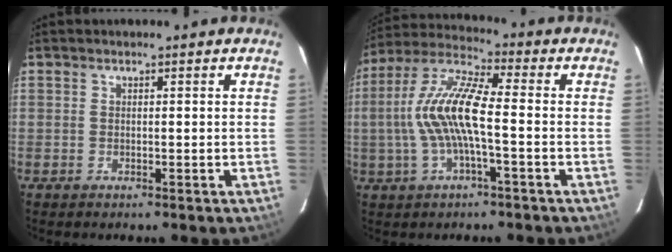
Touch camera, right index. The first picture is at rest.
{"total": 12.9, "force": [-1.3, 2.8, 12.5], "torque": [-0.253, 0.010, -0.028]}